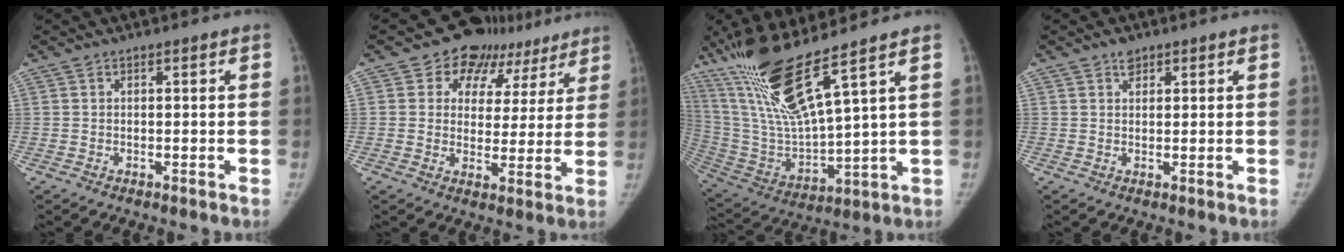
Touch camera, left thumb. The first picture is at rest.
{"total": 13.8, "force": [9.4, 9.5, 3.3], "torque": [0.002, -0.032, 0.111]}
{"total": 18.7, "force": [11.4, 1.8, 14.7], "torque": [-0.295, -0.058, 0.228]}
{"total": 1.8, "force": [1.3, 1.1, 0.5], "torque": [0.000, -0.006, 0.021]}